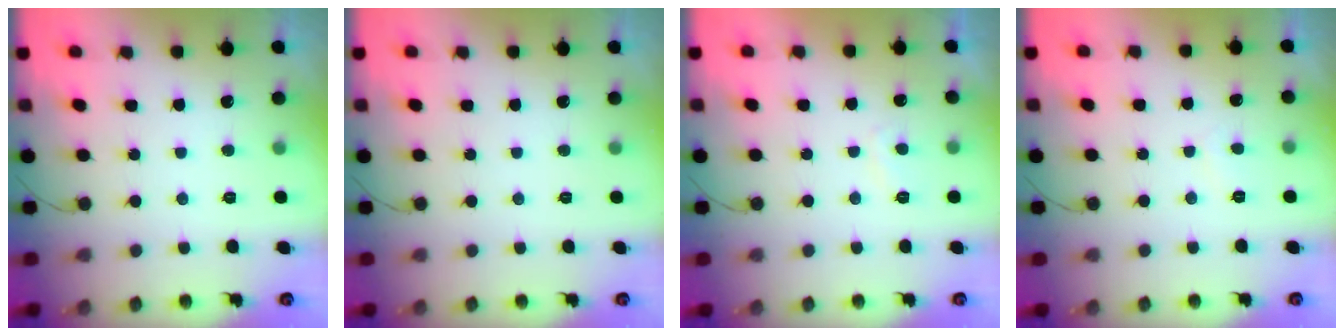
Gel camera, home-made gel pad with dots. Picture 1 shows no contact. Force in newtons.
{"total": 0.0}
{"total": 2.1, "press": 2.0, "slide": 0.7}
{"total": 2.7, "press": 2.7, "slide": 0.4}